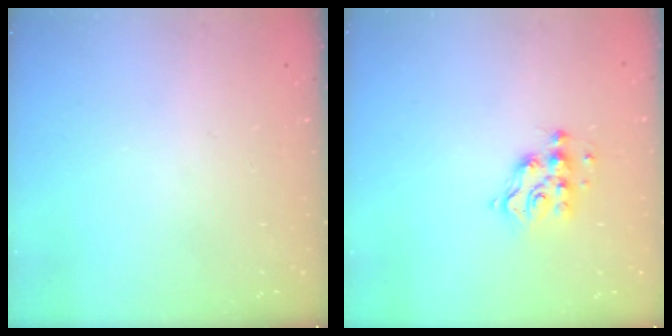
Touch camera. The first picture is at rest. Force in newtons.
{"total": 7.3, "press": 7.2, "slide": 0.9}